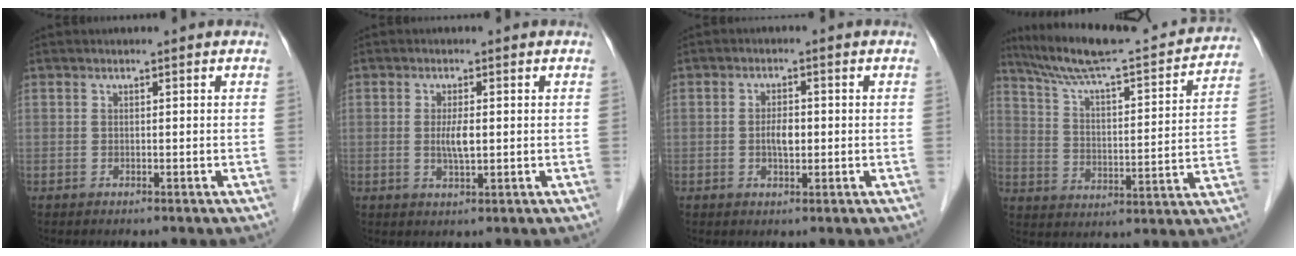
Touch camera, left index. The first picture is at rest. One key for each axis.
{"total": 2.9, "fx": 0.1, "fy": 0.6, "fz": 2.8, "tx": -0.057, "ty": -0.004, "tz": 0.005}
{"total": 2.7, "fx": -0.2, "fy": 1.2, "fz": 2.4, "tx": -0.046, "ty": 0.002, "tz": -0.003}
{"total": 22.3, "fx": 20.3, "fy": 1.8, "fz": 9.1, "tx": -0.149, "ty": -0.008, "tz": 0.290}